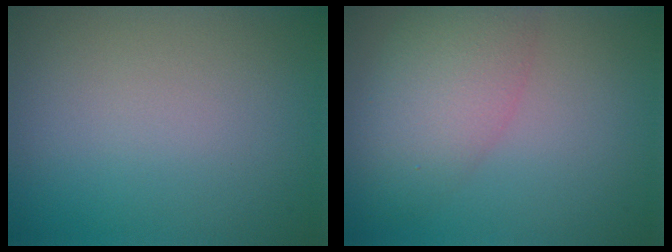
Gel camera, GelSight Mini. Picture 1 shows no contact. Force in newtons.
{"total": 5.0, "press": 5.0, "slide": 0.3}